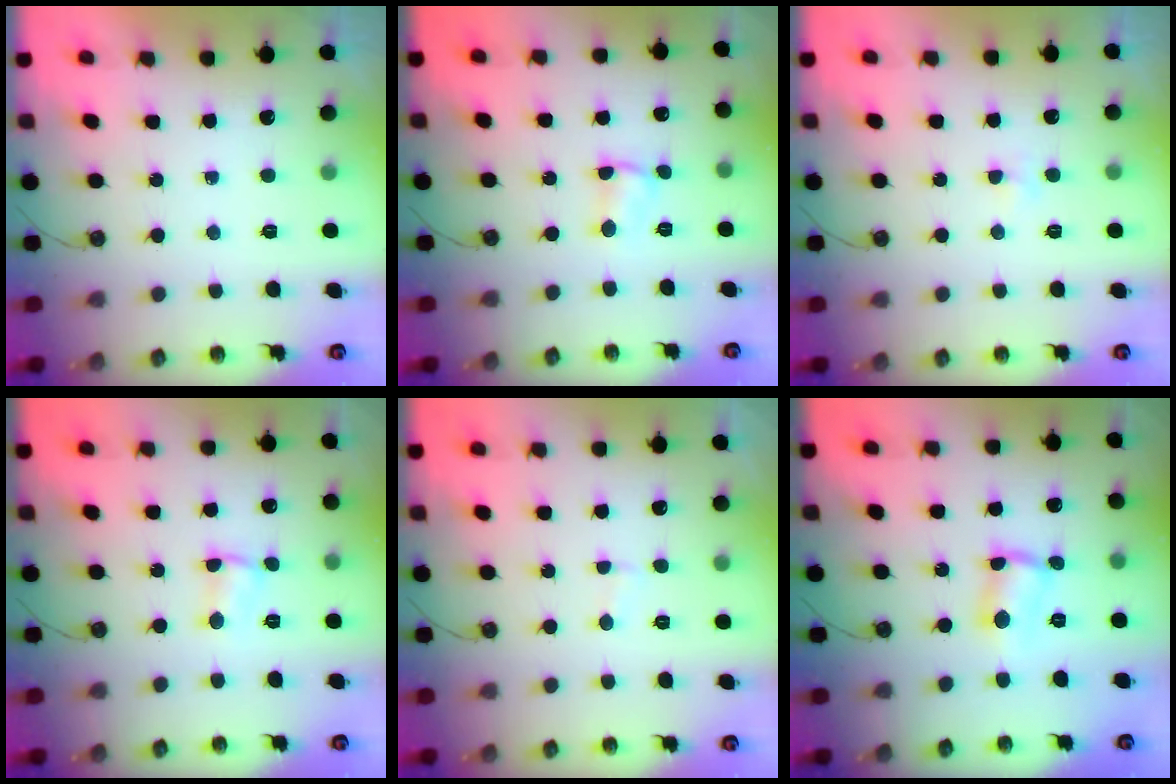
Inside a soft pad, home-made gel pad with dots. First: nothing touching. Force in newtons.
{"total": 2.3, "press": 2.3, "slide": 0.3}
{"total": 2.1, "press": 2.0, "slide": 0.3}
{"total": 2.0, "press": 2.0, "slide": 0.3}
{"total": 1.8, "press": 1.8, "slide": 0.1}
{"total": 2.9, "press": 2.9, "slide": 0.4}